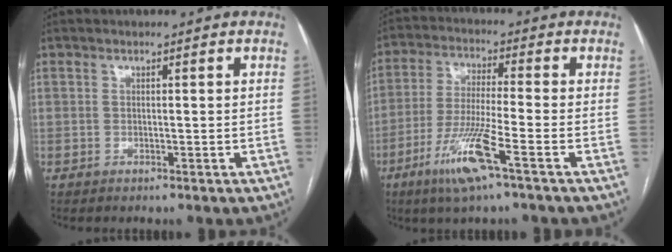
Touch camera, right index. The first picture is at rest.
{"total": 10.2, "force": [-5.2, -0.1, 8.8], "torque": [-0.180, -0.018, -0.102]}